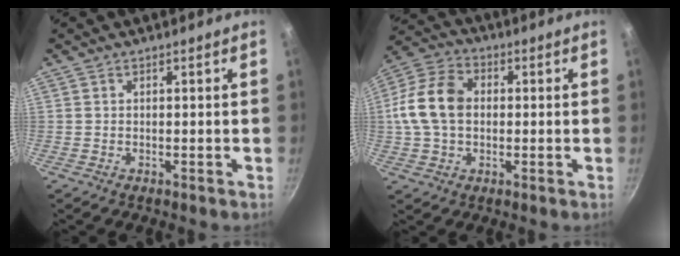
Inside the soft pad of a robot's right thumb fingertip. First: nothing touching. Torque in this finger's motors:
{"motor_torque": [0.43, 2.27, 1.65, -0.29, 0.34]}